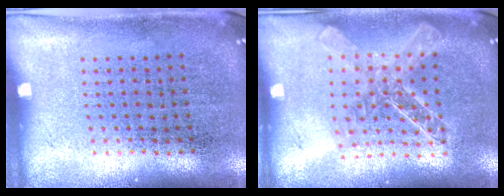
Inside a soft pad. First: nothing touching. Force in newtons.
{"total": 1.7, "press": 1.5, "slide": 0.8}